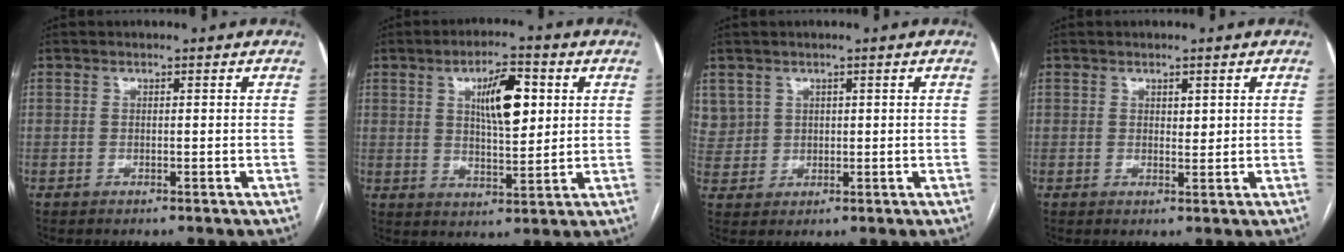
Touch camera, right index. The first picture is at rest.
{"total": 8.7, "force": [2.7, 2.7, 7.9], "torque": [-0.133, 0.008, 0.050]}
{"total": 5.2, "force": [2.6, 4.5, 0.3], "torque": [-0.003, 0.011, 0.059]}
{"total": 1.2, "force": [0.6, 0.6, 0.9], "torque": [-0.011, -0.005, 0.012]}